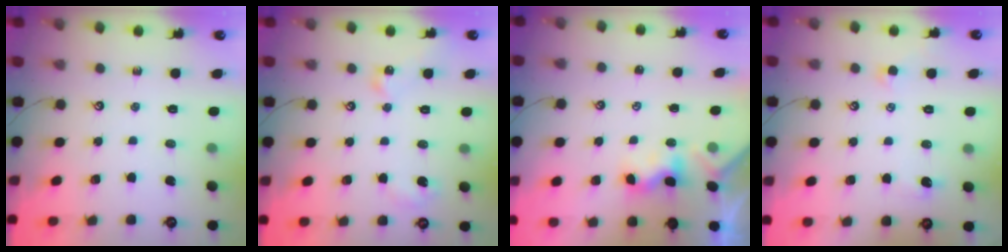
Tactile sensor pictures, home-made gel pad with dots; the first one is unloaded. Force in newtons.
{"total": 9.1, "press": 9.1, "slide": 0.7}
{"total": 1.8, "press": 1.7, "slide": 0.5}
{"total": 0.6, "press": 0.1, "slide": 0.6}